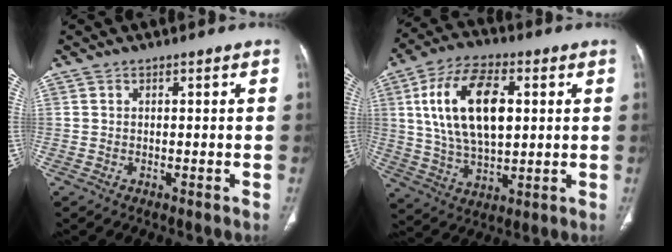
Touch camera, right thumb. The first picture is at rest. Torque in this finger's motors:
{"motor_torque": [-0.69, 2.65, 1.17, 1.12, 0.57]}